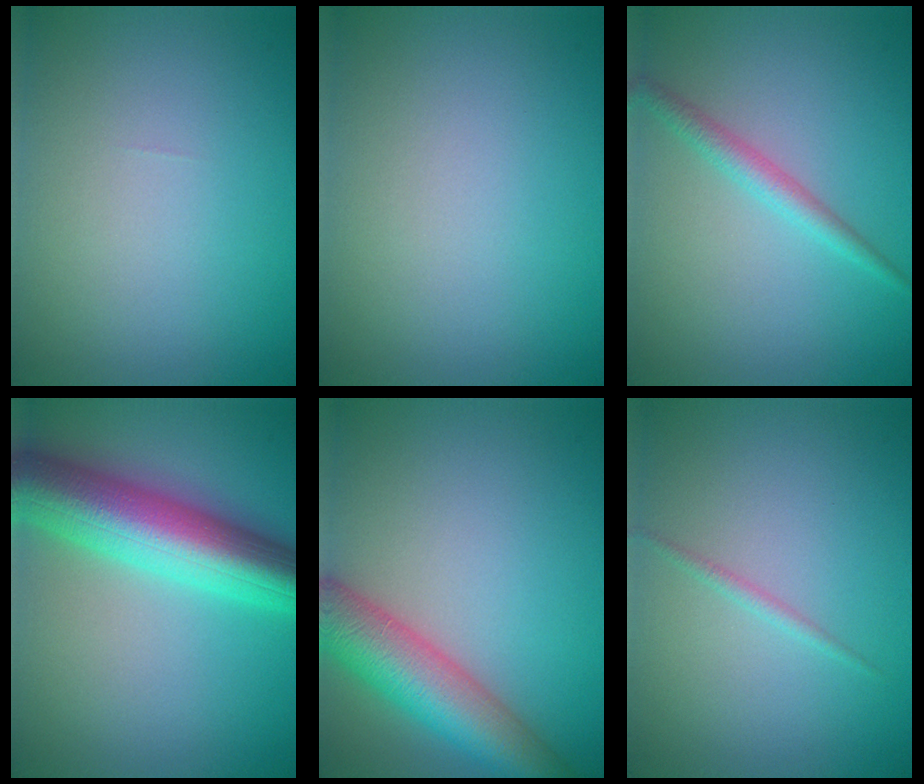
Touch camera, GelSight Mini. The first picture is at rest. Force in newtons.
{"total": 0.0}
{"total": 2.0, "press": 2.0, "slide": 0.1}
{"total": 10.2, "press": 10.2, "slide": 0.4}
{"total": 7.4, "press": 7.4, "slide": 0.4}
{"total": 0.8, "press": 0.8, "slide": 0.1}